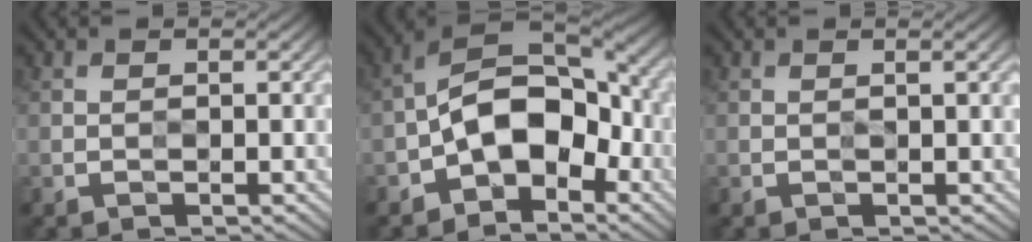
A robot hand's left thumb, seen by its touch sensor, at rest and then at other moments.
{"total": 11.3, "force": [-3.2, 6.9, 8.4], "torque": [-0.138, 0.006, -0.076]}
{"total": 0.8, "force": [0.3, -0.2, 0.7], "torque": [-0.015, 0.003, 0.004]}